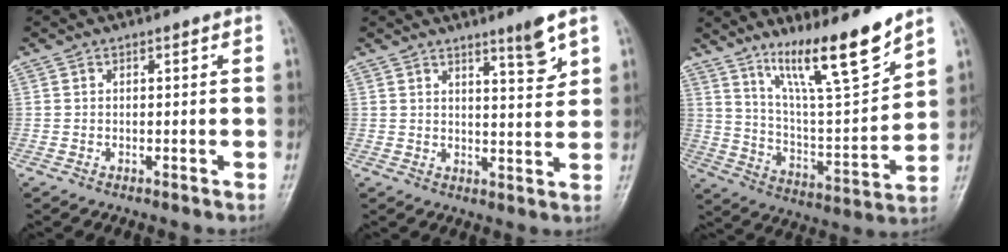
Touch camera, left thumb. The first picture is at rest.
{"total": 5.5, "force": [3.6, 0.5, 4.1], "torque": [-0.054, -0.031, 0.057]}
{"total": 16.1, "force": [11.6, 2.1, 10.9], "torque": [-0.165, -0.077, 0.212]}